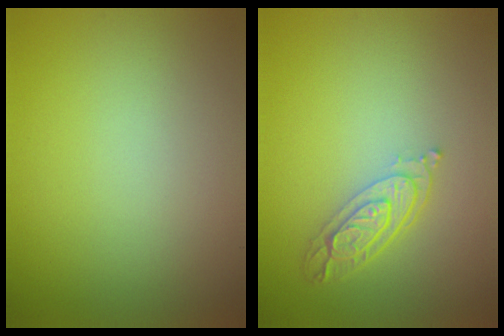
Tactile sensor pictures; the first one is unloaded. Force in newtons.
{"total": 3.4, "press": 2.7, "slide": 2.1}